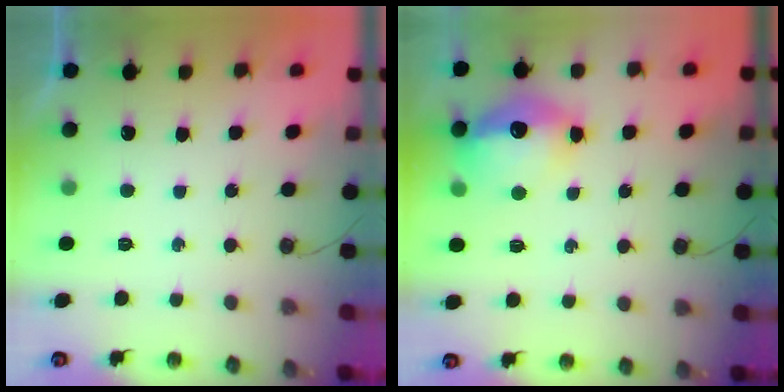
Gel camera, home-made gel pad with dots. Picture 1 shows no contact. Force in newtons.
{"total": 12.7, "press": 12.7, "slide": 1.0}